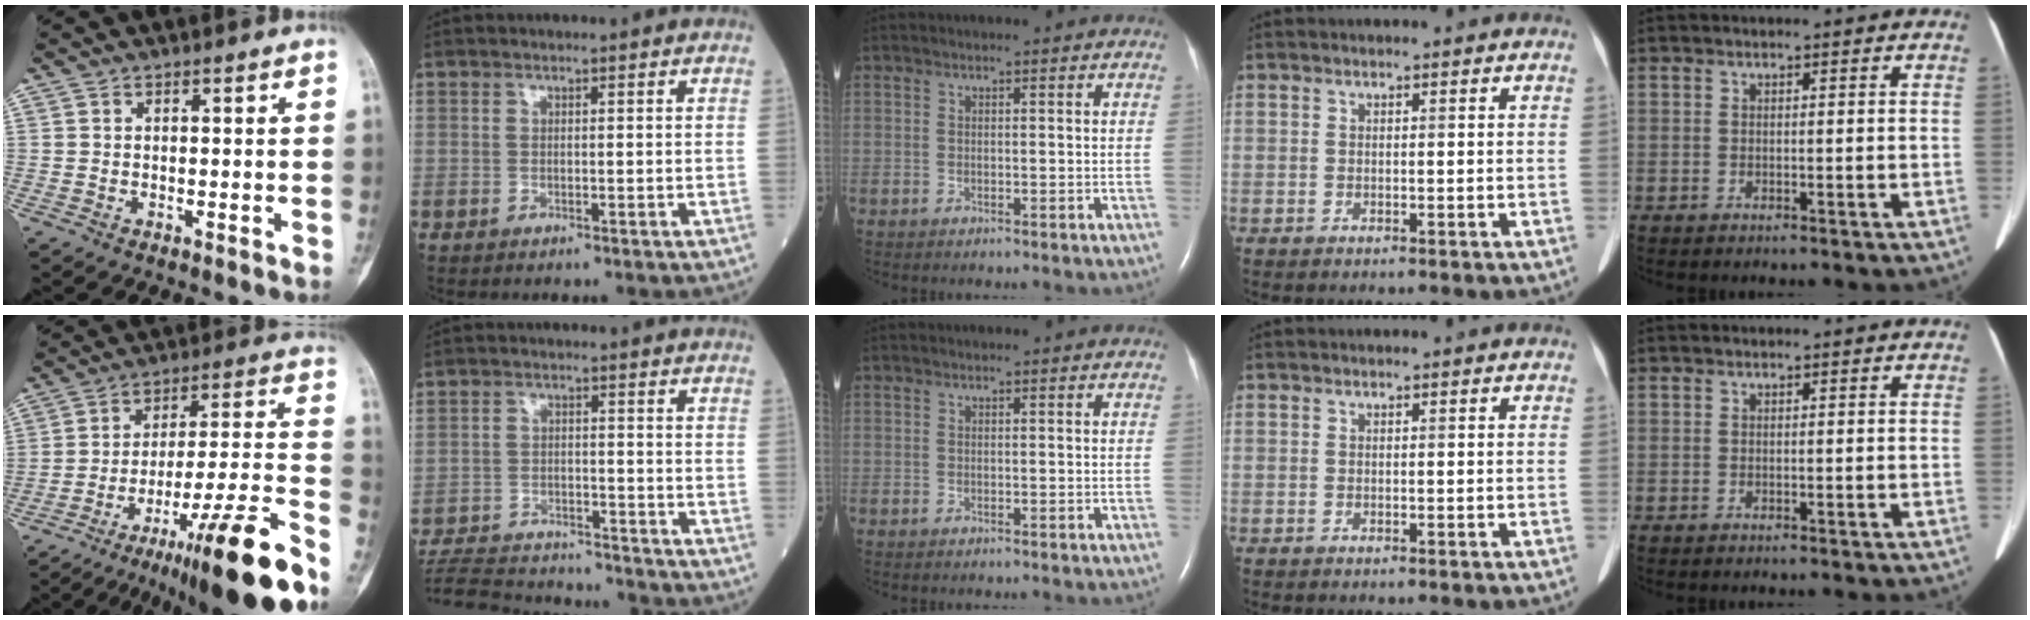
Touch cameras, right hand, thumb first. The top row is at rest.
{"thumb": {"total": 24.3, "force": [-16.2, 2.4, 18.0], "torque": [-0.236, 0.072, -0.253]}, "index": {"total": 14.5, "force": [-13.7, 2.5, 3.8], "torque": [-0.082, 0.000, -0.205]}}